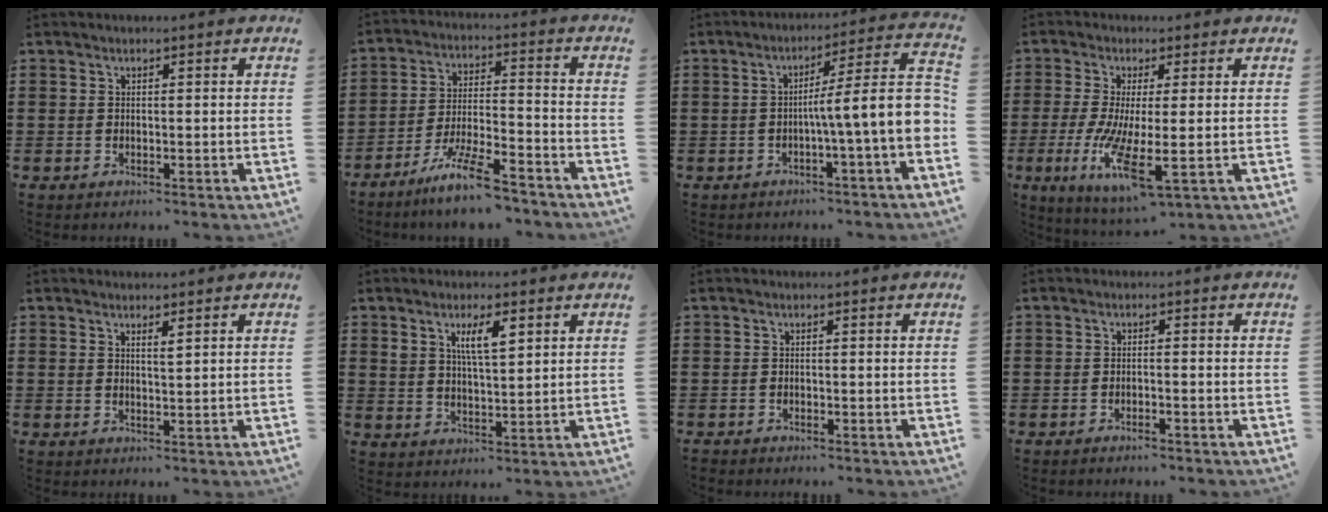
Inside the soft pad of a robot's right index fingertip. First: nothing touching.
{"total": 9.5, "force": [-7.7, 0.9, 5.5], "torque": [-0.109, 0.007, -0.148]}
{"total": 9.9, "force": [-1.5, 0.5, 9.8], "torque": [-0.154, -0.022, -0.032]}
{"total": 8.8, "force": [-2.3, 0.9, 8.4], "torque": [-0.177, -0.025, -0.041]}
{"total": 1.4, "force": [1.1, 0.2, 0.8], "torque": [-0.017, 0.002, 0.019]}
{"total": 4.9, "force": [2.3, 1.5, 4.1], "torque": [-0.079, 0.004, 0.037]}
{"total": 0.6, "force": [-0.6, 0.1, 0.0], "torque": [-0.001, 0.000, -0.014]}
{"total": 1.3, "force": [-1.0, -0.1, 0.7], "torque": [-0.012, -0.002, -0.019]}